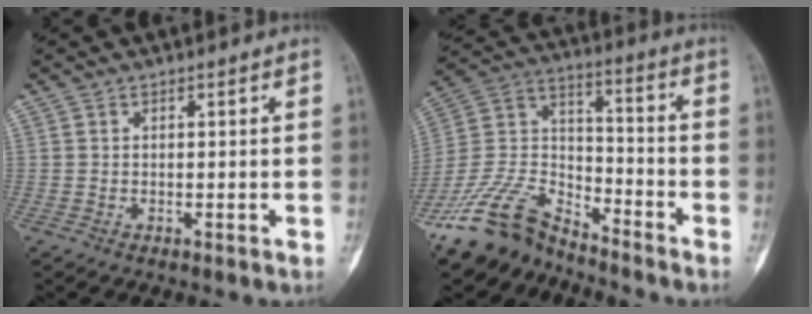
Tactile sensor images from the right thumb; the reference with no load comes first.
{"total": 14.6, "force": [-12.6, 6.1, 4.3], "torque": [-0.075, 0.088, -0.247]}